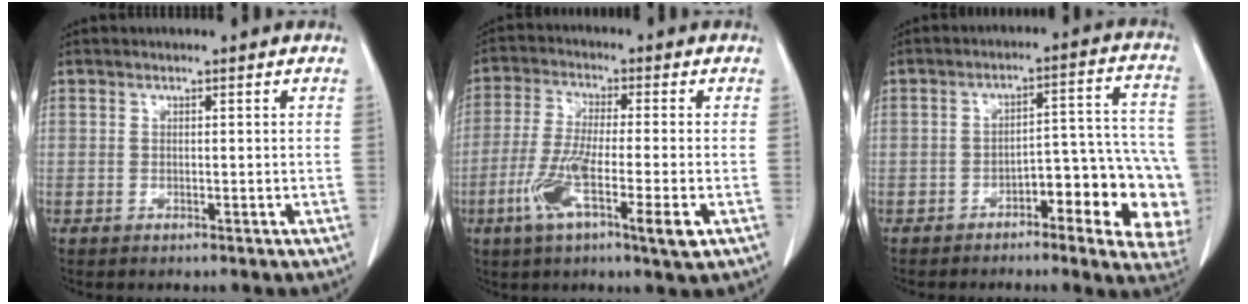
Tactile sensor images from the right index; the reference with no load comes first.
{"total": 11.2, "force": [-4.2, 0.8, 10.4], "torque": [-0.196, -0.021, -0.078]}
{"total": 14.5, "force": [-5.9, 4.3, 12.6], "torque": [-0.090, 0.042, -0.069]}